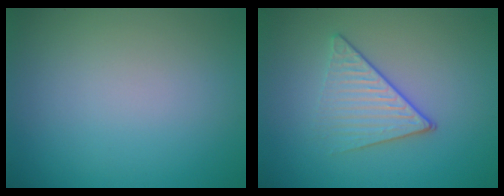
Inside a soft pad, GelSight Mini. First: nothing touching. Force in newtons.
{"total": 3.5, "press": 2.8, "slide": 2.1}